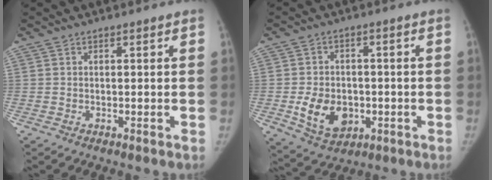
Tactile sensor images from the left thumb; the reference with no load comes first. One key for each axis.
{"total": 9.8, "fx": -2.2, "fy": 7.4, "fz": 6.1, "tx": -0.078, "ty": 0.004, "tz": -0.026}